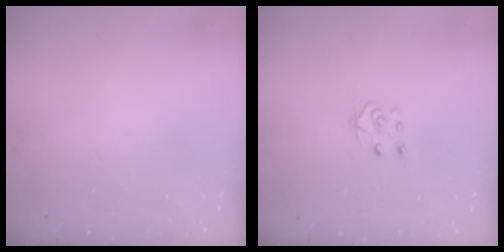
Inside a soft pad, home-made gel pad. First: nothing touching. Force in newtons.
{"total": 6.9, "press": 6.9, "slide": 0.6}